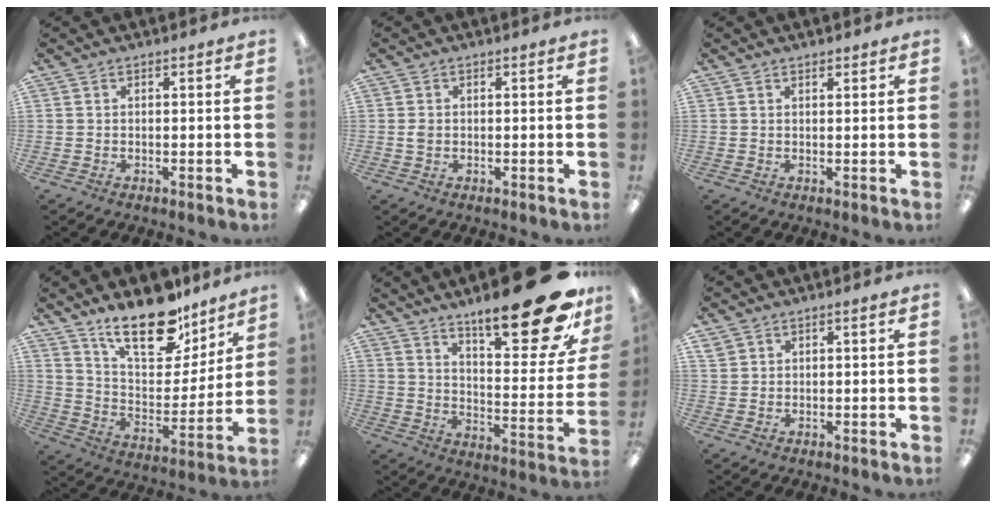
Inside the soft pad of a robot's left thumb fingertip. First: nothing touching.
{"total": 1.5, "force": [0.0, 1.1, 1.0], "torque": [-0.019, 0.004, -0.001]}
{"total": 1.1, "force": [1.0, 0.3, 0.4], "torque": [-0.009, -0.001, 0.019]}
{"total": 20.1, "force": [15.2, 8.4, 10.2], "torque": [-0.163, -0.098, 0.263]}
{"total": 25.4, "force": [16.2, 7.6, 18.0], "torque": [-0.250, -0.105, 0.262]}
{"total": 2.0, "force": [1.5, 0.9, 1.0], "torque": [-0.022, 0.000, 0.028]}